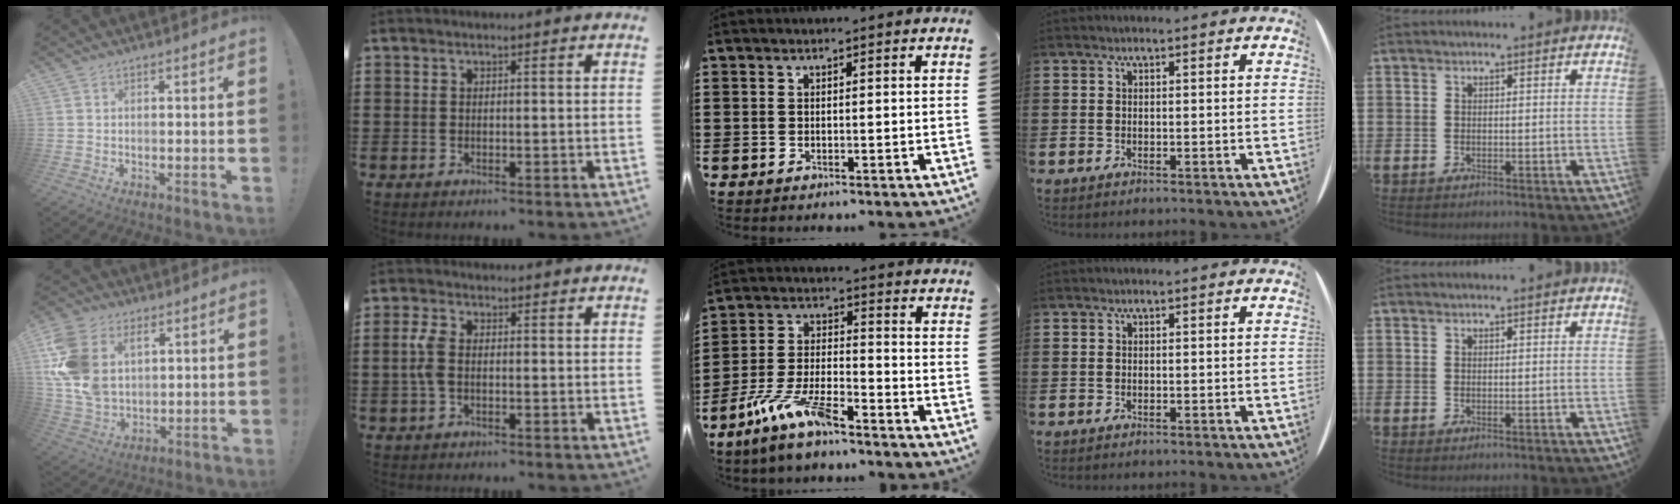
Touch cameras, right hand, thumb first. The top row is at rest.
{"thumb": {"total": 16.7, "force": [5.8, 11.7, 10.4], "torque": [-0.207, -0.027, 0.111]}, "index": {"total": 3.4, "force": [-0.4, 1.8, 2.9], "torque": [-0.078, -0.003, -0.013]}, "middle": {"total": 9.4, "force": [-7.2, 1.7, 5.7], "torque": [-0.128, 0.000, -0.141]}}